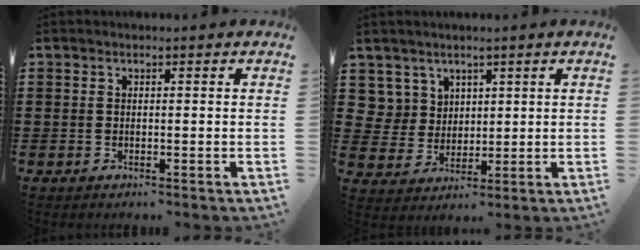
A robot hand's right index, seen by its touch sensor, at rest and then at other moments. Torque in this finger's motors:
{"motor_torque": [0.05, 1.11, 0.00, 0.00]}